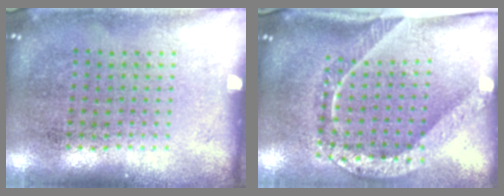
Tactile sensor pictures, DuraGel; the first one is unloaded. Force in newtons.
{"total": 2.3, "press": 1.5, "slide": 1.7}